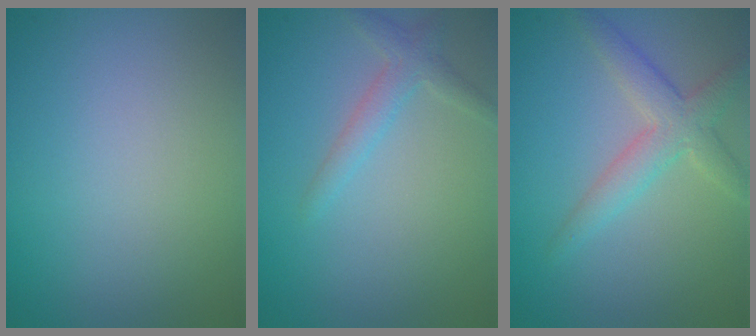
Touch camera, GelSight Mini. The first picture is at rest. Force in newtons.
{"total": 1.9, "press": 1.9, "slide": 0.1}
{"total": 3.4, "press": 3.4, "slide": 0.2}